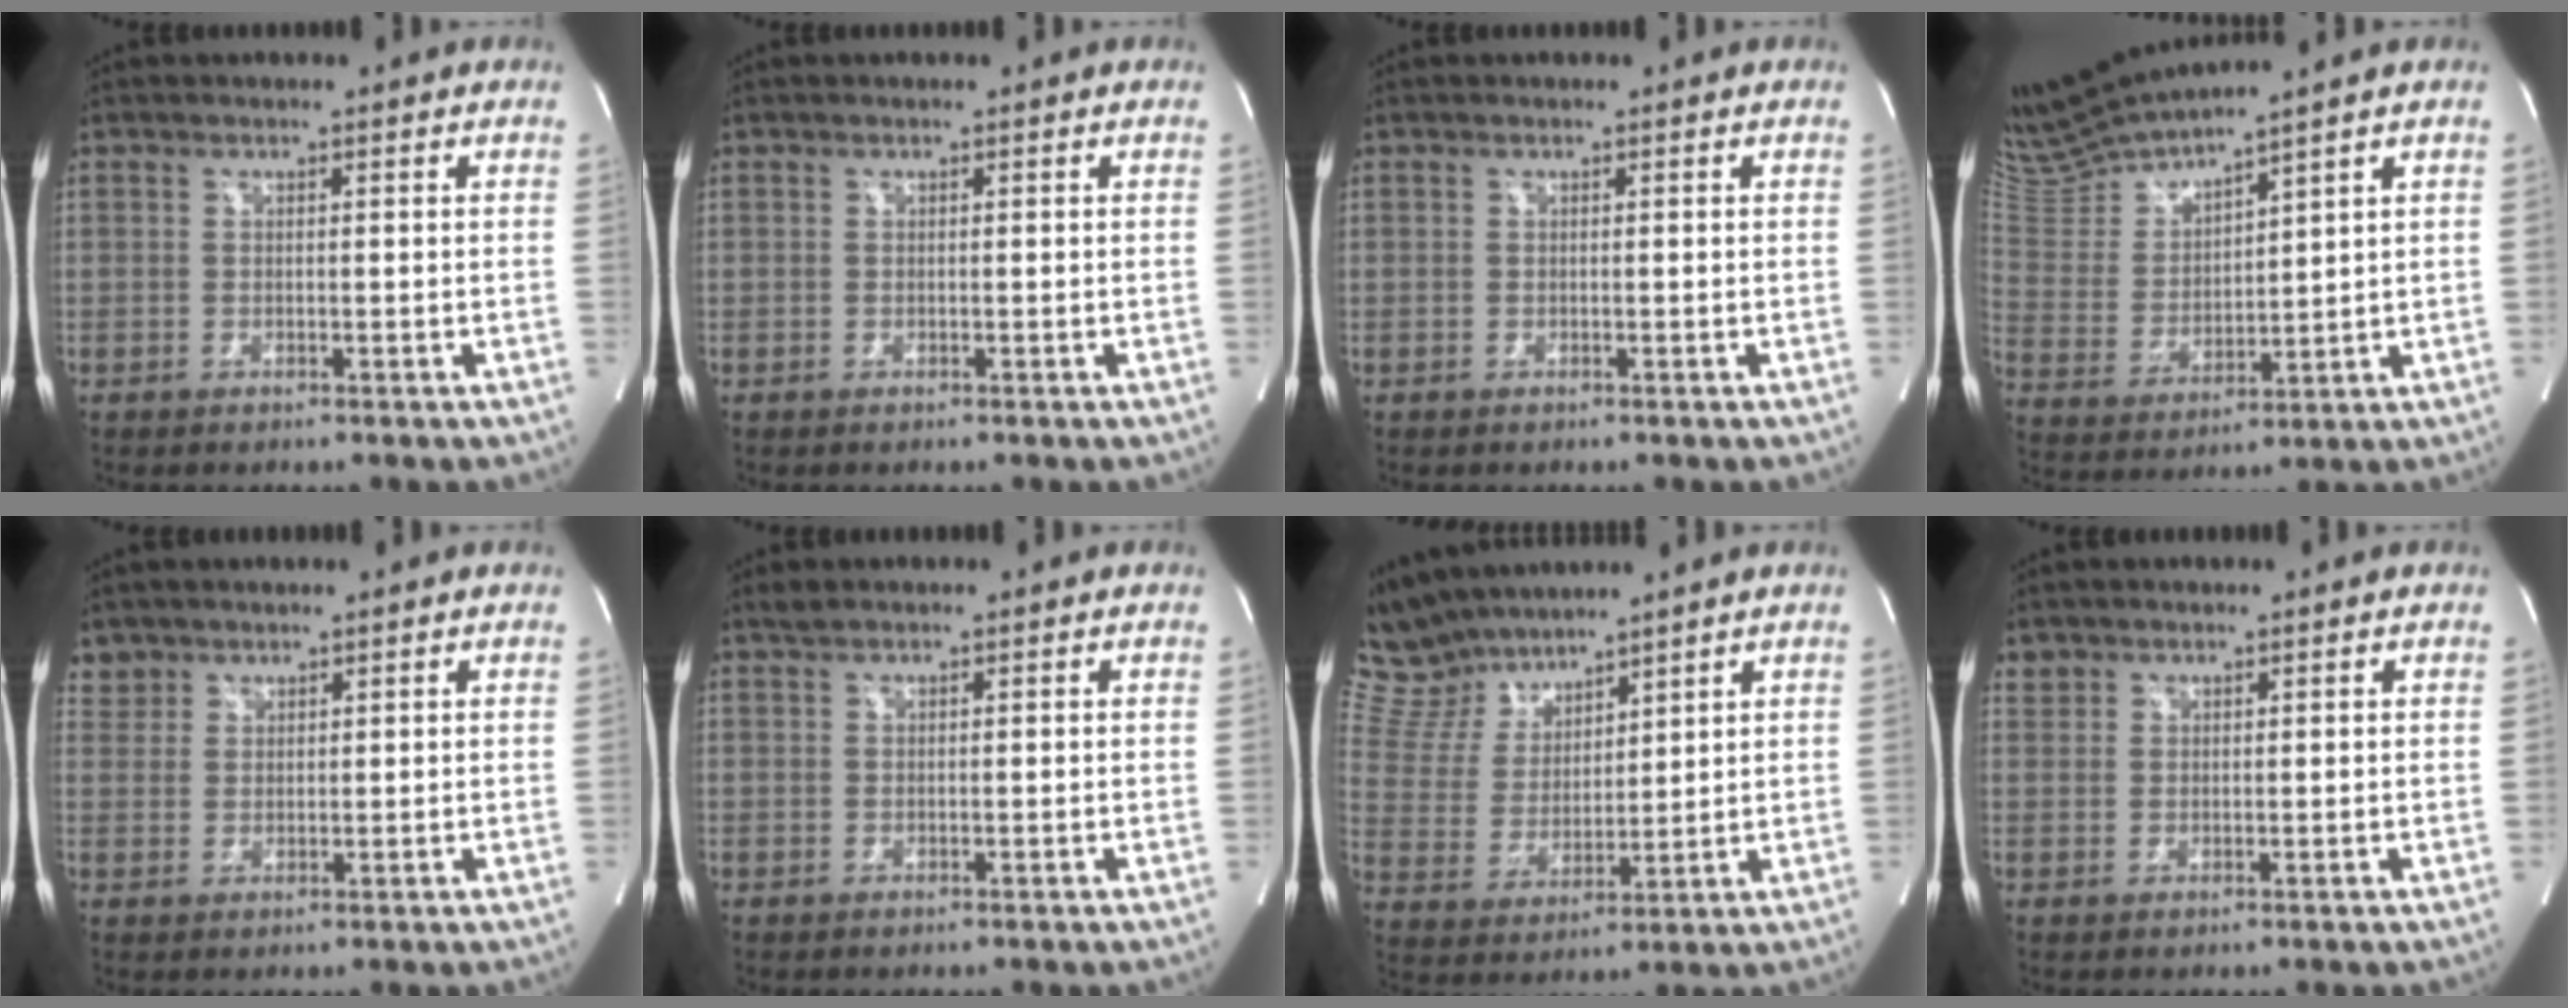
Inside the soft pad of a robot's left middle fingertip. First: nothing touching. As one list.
[{"total": 0.0}, {"total": 0.0}, {"total": 10.4, "force": [10.0, -1.3, 2.8], "torque": [-0.080, 0.000, 0.216]}, {"total": 2.7, "force": [2.1, 1.6, -0.4], "torque": [0.014, 0.008, 0.040]}, {"total": 0.7, "force": [0.7, 0.1, 0.3], "torque": [-0.014, 0.011, 0.018]}, {"total": 9.6, "force": [8.9, 3.1, 1.7], "torque": [-0.056, 0.020, 0.189]}, {"total": 1.5, "force": [1.2, 0.9, -0.2], "torque": [0.008, 0.008, 0.020]}]